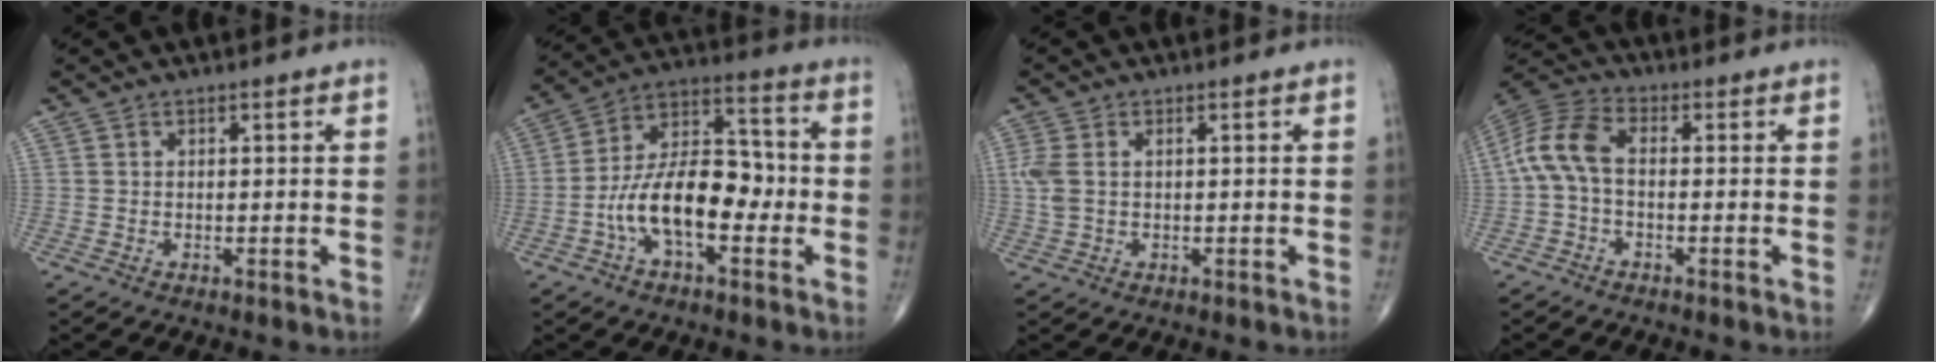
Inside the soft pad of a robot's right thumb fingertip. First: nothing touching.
{"total": 15.3, "force": [-3.8, 8.0, 12.5], "torque": [-0.208, 0.047, -0.074]}
{"total": 4.1, "force": [0.5, 2.5, 3.2], "torque": [-0.105, 0.010, 0.012]}
{"total": 8.5, "force": [-0.7, 4.7, 7.0], "torque": [-0.153, 0.026, -0.025]}